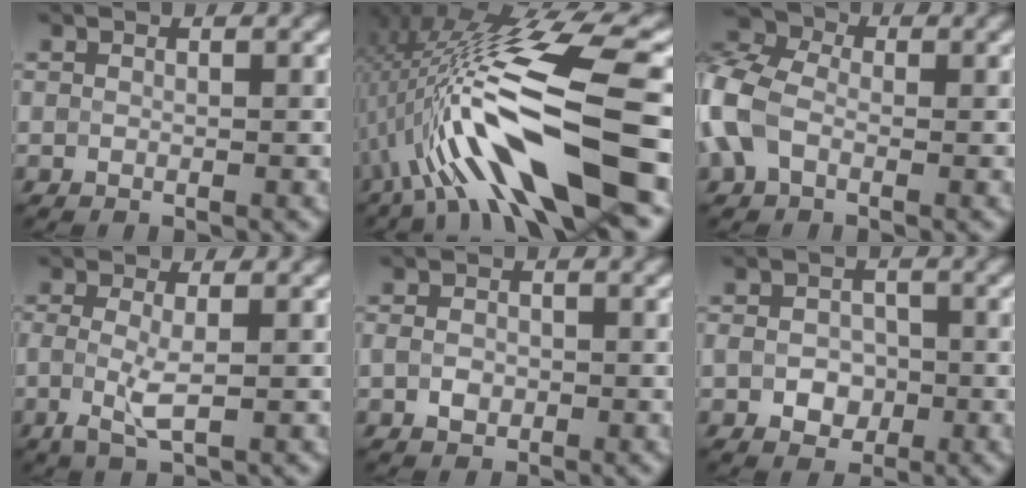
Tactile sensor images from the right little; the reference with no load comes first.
{"total": 12.4, "force": [-2.2, 2.8, 11.9], "torque": [-0.203, 0.006, -0.037]}
{"total": 5.7, "force": [-1.1, 3.9, 3.9], "torque": [-0.114, 0.012, -0.040]}
{"total": 2.4, "force": [-0.4, 0.5, 2.3], "torque": [-0.054, -0.008, -0.003]}
{"total": 1.5, "force": [-0.4, 1.2, 0.9], "torque": [-0.020, 0.000, -0.008]}
{"total": 3.0, "force": [-0.7, 2.3, 1.7], "torque": [-0.032, -0.005, -0.014]}